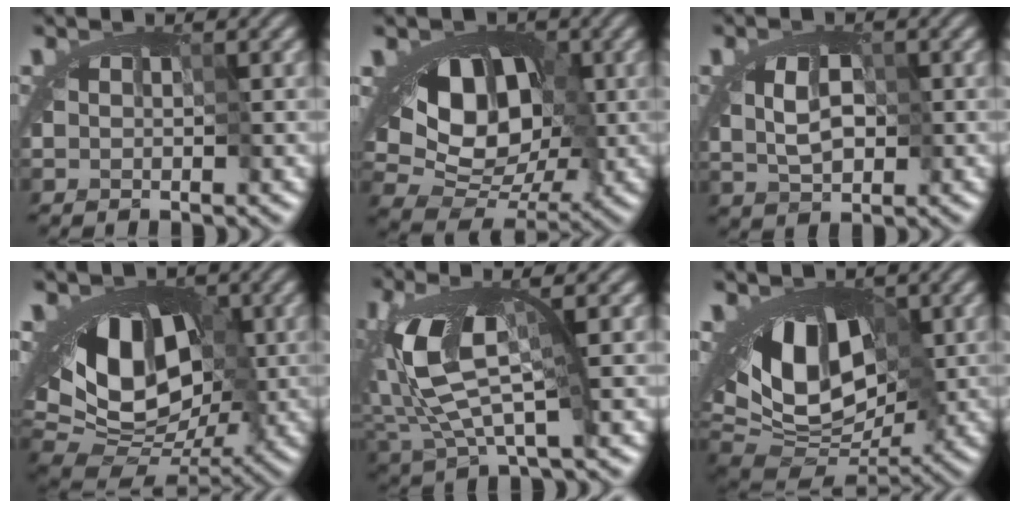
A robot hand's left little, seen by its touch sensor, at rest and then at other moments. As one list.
[{"total": 9.5, "force": [1.3, 6.9, 6.4], "torque": [-0.095, 0.015, 0.017]}, {"total": 3.0, "force": [-0.6, 2.0, 2.2], "torque": [-0.027, 0.001, -0.010]}, {"total": 10.5, "force": [0.6, 6.6, 8.1], "torque": [-0.107, 0.003, -0.004]}, {"total": 5.8, "force": [-0.6, 2.0, 5.4], "torque": [-0.127, -0.006, -0.015]}, {"total": 11.2, "force": [1.9, 6.9, 8.6], "torque": [-0.118, 0.020, 0.030]}]